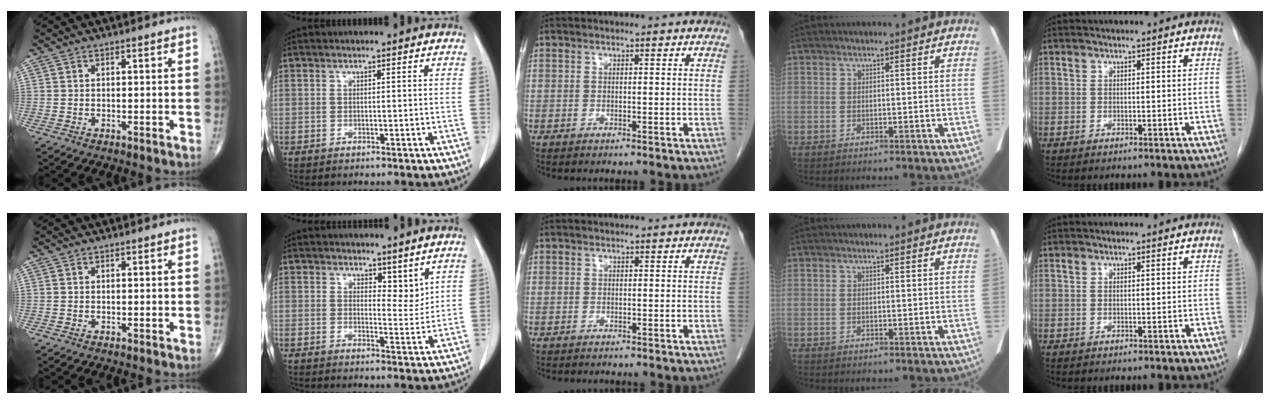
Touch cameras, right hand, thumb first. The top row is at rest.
{"index": {"total": 3.5, "force": [2.7, 1.7, 1.5], "torque": [-0.014, -0.010, 0.046]}, "middle": {"total": 0.6, "force": [-0.4, 0.4, -0.1], "torque": [-0.007, 0.003, -0.011]}}